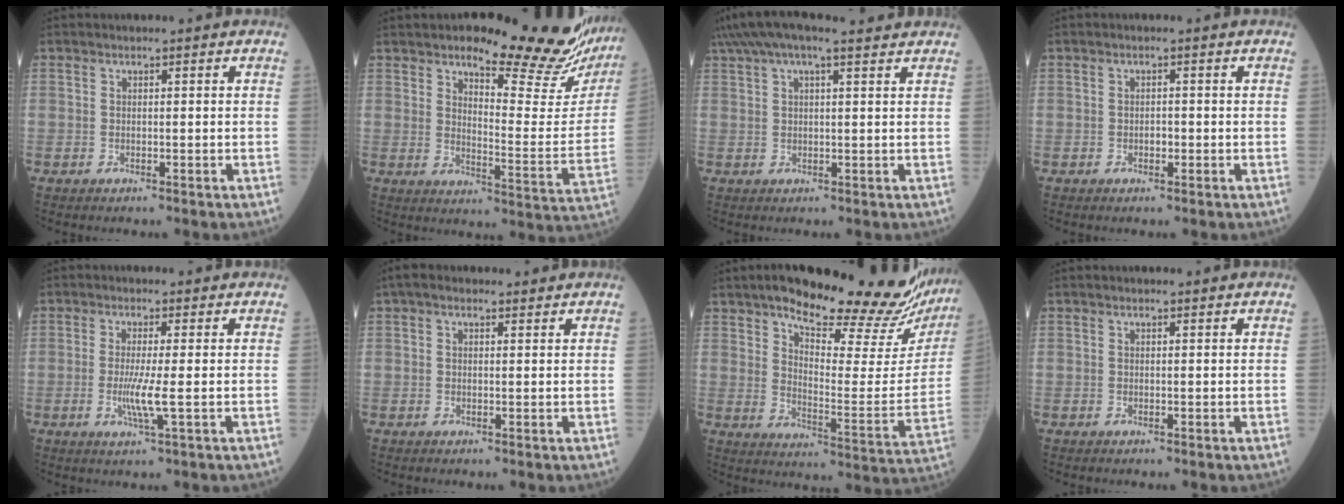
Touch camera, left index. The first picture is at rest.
{"total": 20.3, "force": [17.8, 3.8, 9.1], "torque": [-0.110, -0.083, 0.210]}
{"total": 10.6, "force": [8.4, 2.0, 6.1], "torque": [-0.114, 0.055, 0.127]}
{"total": 1.0, "force": [-0.3, 0.6, 0.8], "torque": [-0.014, 0.002, -0.006]}
{"total": 3.9, "force": [-0.6, -0.5, 3.8], "torque": [-0.087, -0.011, -0.012]}
{"total": 3.2, "force": [2.3, 1.4, 1.7], "torque": [-0.034, 0.031, 0.036]}
{"total": 26.3, "force": [22.4, 4.8, 12.8], "torque": [-0.176, -0.063, 0.283]}
{"total": 0.5, "force": [0.5, 0.0, 0.2], "torque": [-0.009, 0.003, 0.006]}